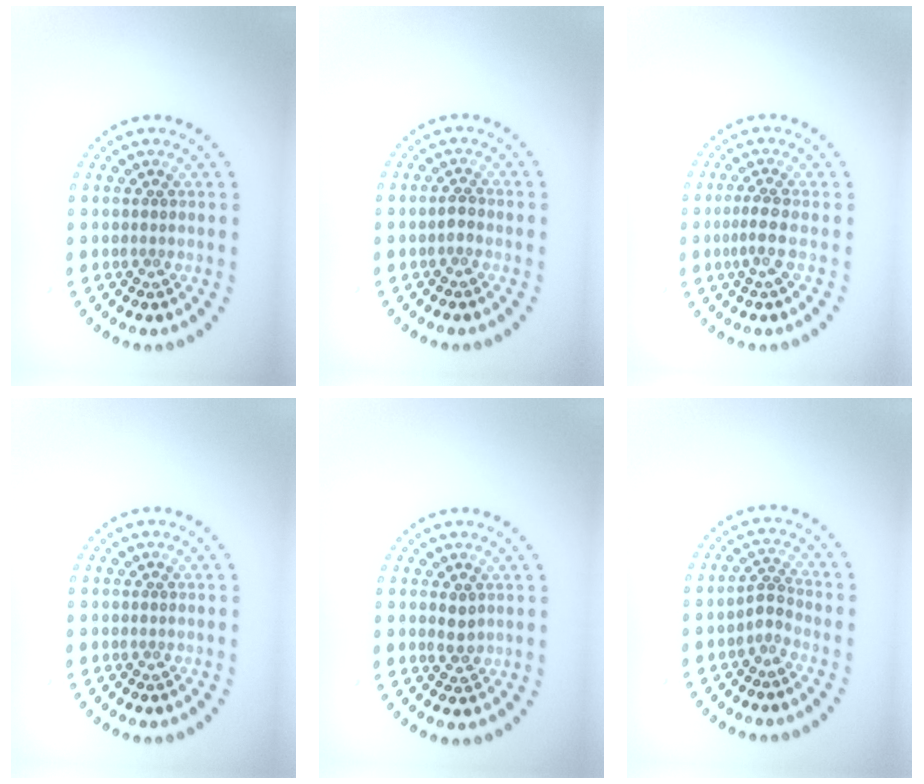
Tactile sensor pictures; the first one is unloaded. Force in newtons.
{"total": 0.9, "press": 0.8, "slide": 0.3}
{"total": 1.6, "press": 1.3, "slide": 1.1}
{"total": 0.0}
{"total": 1.5, "press": 1.4, "slide": 0.2}
{"total": 1.5, "press": 1.1, "slide": 1.1}